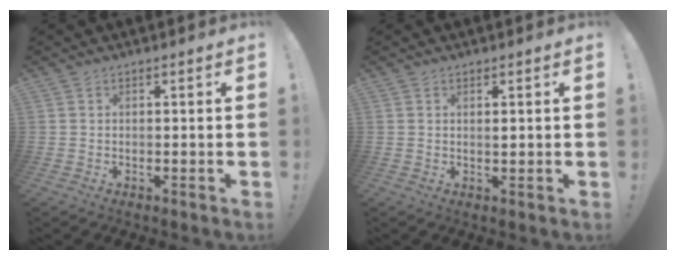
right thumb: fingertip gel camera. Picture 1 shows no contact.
{"total": 0.9, "force": [0.3, 0.2, 0.8], "torque": [-0.008, -0.003, 0.004]}